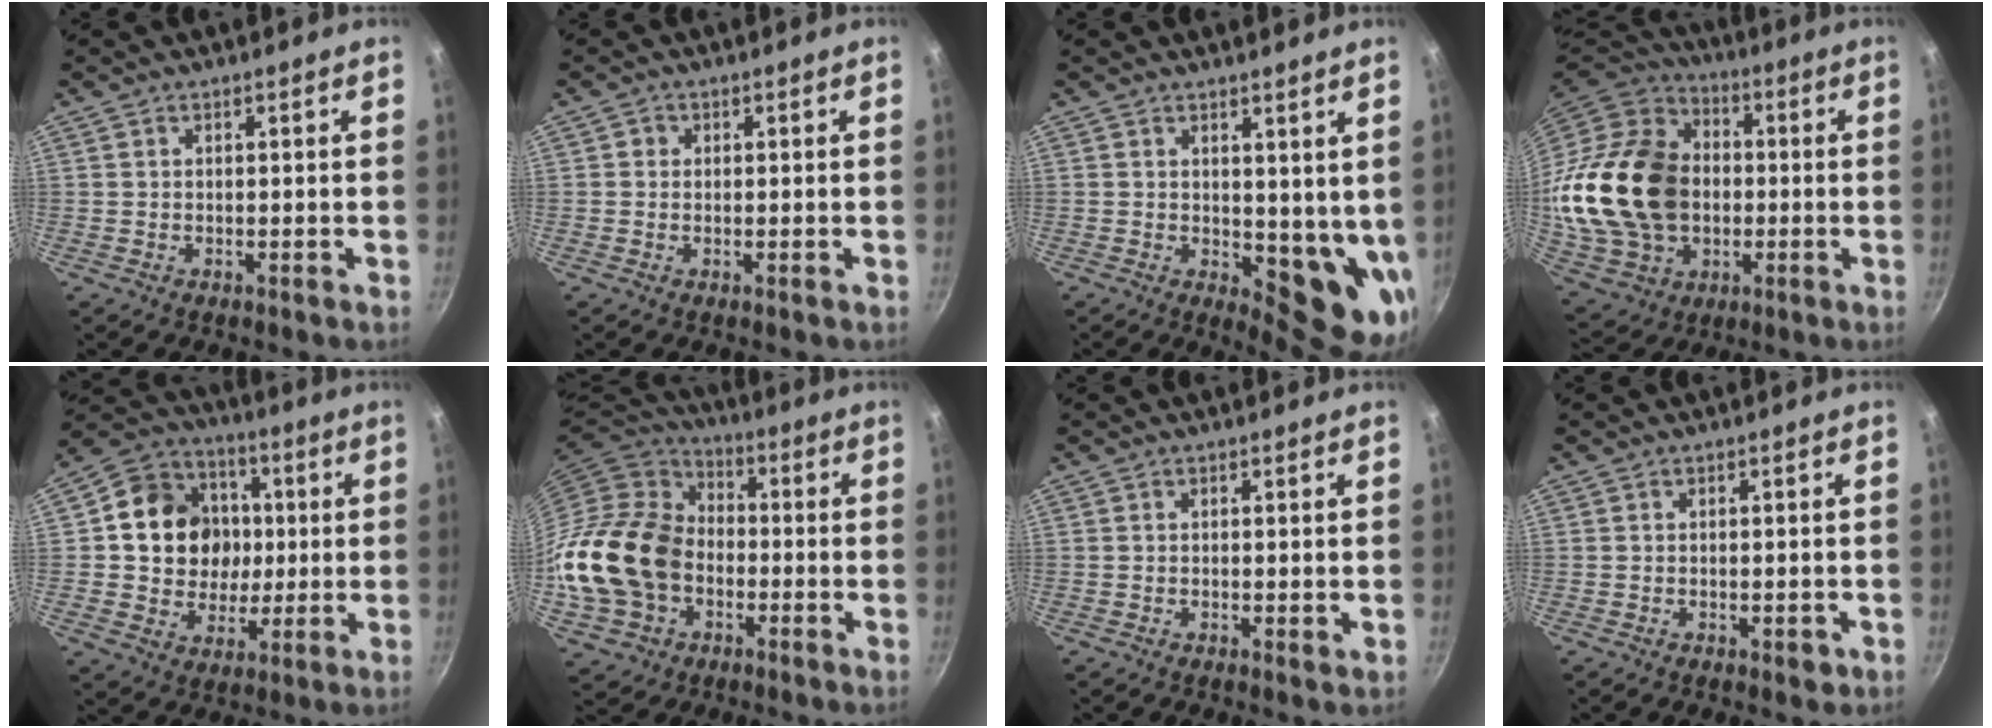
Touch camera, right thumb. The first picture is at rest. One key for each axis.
{"total": 1.3, "fx": 0.2, "fy": 1.2, "fz": 0.3, "tx": 0.000, "ty": 0.001, "tz": -0.001}
{"total": 9.5, "fx": 2.3, "fy": 4.7, "fz": 8.0, "tx": -0.076, "ty": -0.028, "tz": 0.040}
{"total": 27.5, "fx": -0.4, "fy": 20.5, "fz": 18.2, "tx": -0.336, "ty": 0.028, "tz": 0.006}
{"total": 16.7, "fx": 1.6, "fy": 14.6, "fz": 7.9, "tx": -0.105, "ty": 0.016, "tz": 0.025}
{"total": 20.3, "fx": -3.8, "fy": 15.8, "fz": 12.2, "tx": -0.222, "ty": 0.041, "tz": -0.071}
{"total": 0.9, "fx": 0.0, "fy": 0.2, "fz": 0.8, "tx": -0.013, "ty": -0.003, "tz": -0.002}
{"total": 2.1, "fx": -0.9, "fy": 1.0, "fz": 1.7, "tx": -0.021, "ty": 0.001, "tz": -0.011}